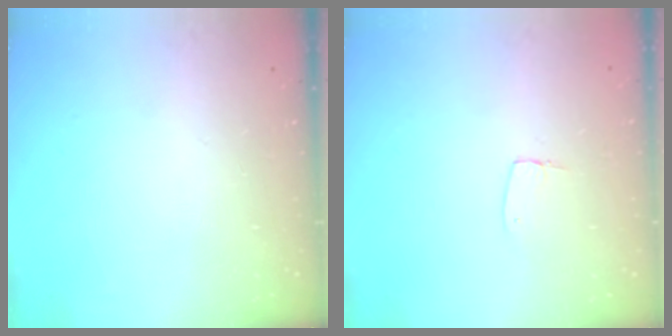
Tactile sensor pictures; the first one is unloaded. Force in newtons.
{"total": 4.4, "press": 4.4, "slide": 0.3}